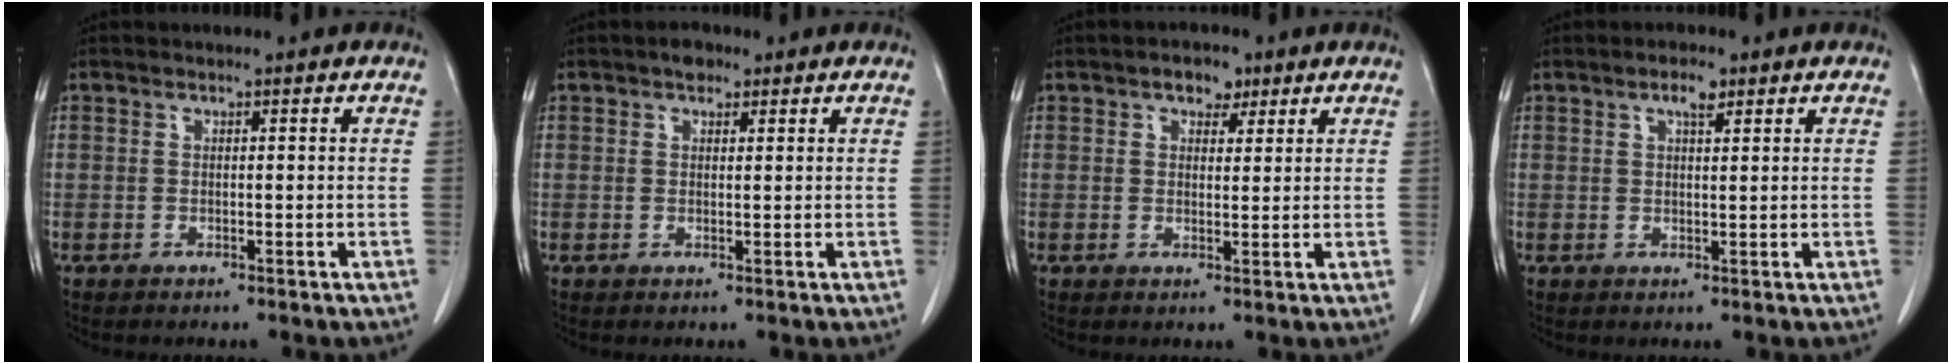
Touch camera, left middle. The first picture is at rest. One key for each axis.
{"total": 1.8, "fx": 1.2, "fy": 1.0, "fz": 0.9, "tx": -0.017, "ty": 0.005, "tz": 0.017}
{"total": 3.2, "fx": 1.9, "fy": 1.9, "fz": 1.7, "tx": -0.025, "ty": 0.008, "tz": 0.029}
{"total": 2.5, "fx": 1.5, "fy": 0.7, "fz": 1.8, "tx": -0.035, "ty": 0.001, "tz": 0.025}